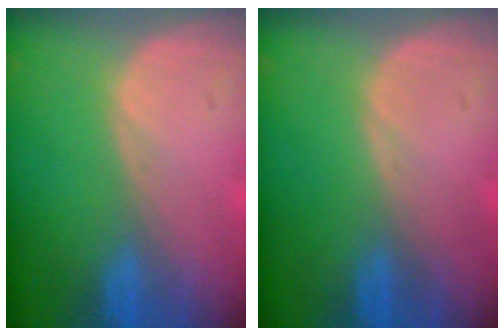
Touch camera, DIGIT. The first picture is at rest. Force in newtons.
{"total": 0.0}